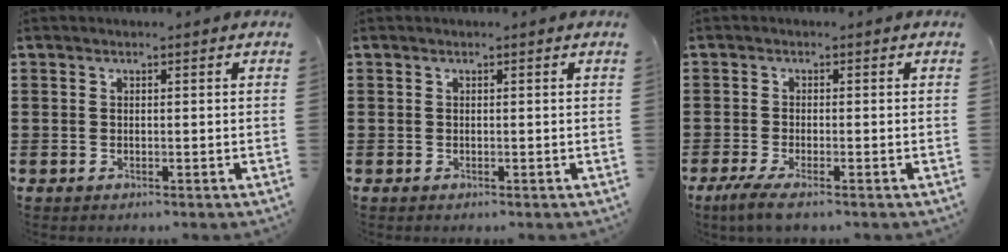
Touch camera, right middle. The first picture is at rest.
{"total": 0.0}
{"total": 2.6, "force": [-1.7, 0.1, 1.9], "torque": [-0.046, -0.009, -0.035]}